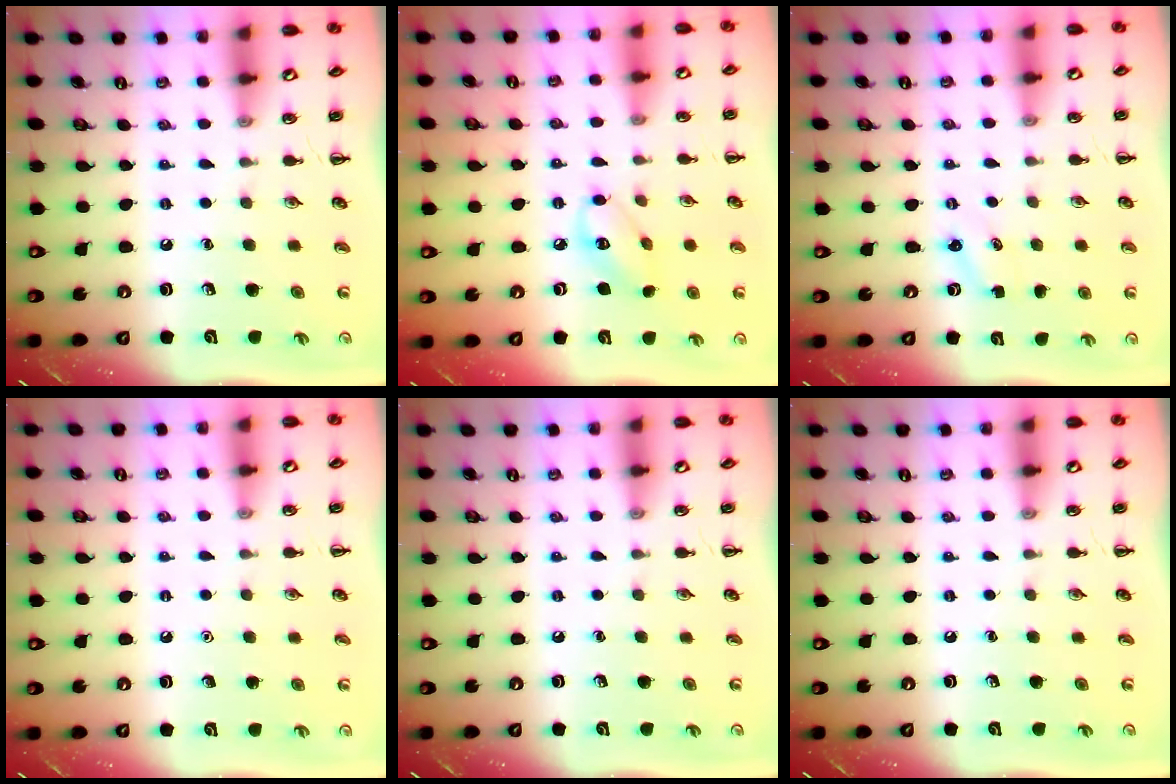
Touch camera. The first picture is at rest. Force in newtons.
{"total": 6.3, "press": 6.3, "slide": 0.8}
{"total": 1.6, "press": 1.5, "slide": 0.5}
{"total": 1.6, "press": 1.6, "slide": 0.1}
{"total": 0.0}
{"total": 0.0}